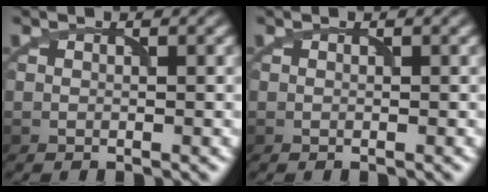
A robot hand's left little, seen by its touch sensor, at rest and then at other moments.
{"total": 0.0}